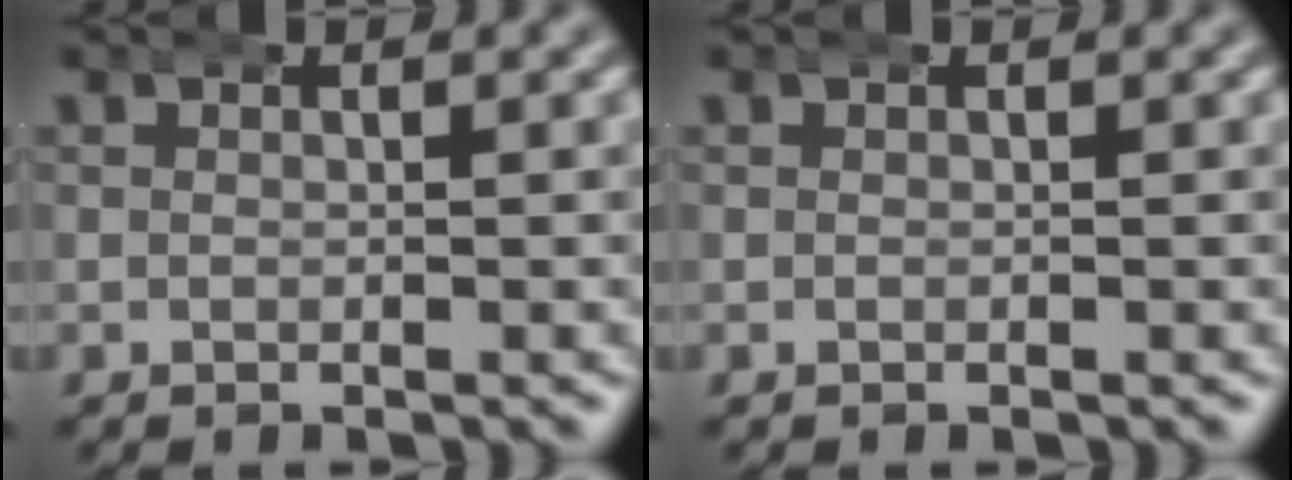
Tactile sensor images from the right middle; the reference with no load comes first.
{"total": 0.0}